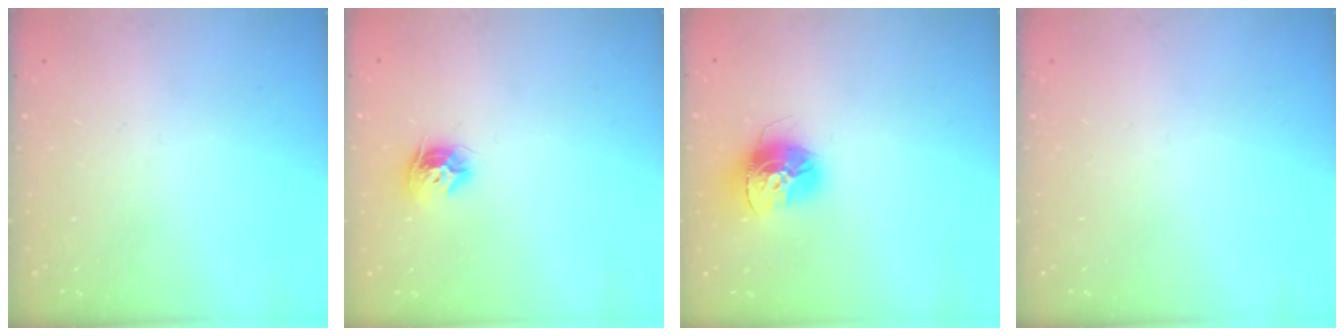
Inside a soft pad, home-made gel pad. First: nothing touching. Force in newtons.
{"total": 9.3, "press": 9.3, "slide": 0.2}
{"total": 14.6, "press": 14.6, "slide": 1.5}
{"total": 0.0}